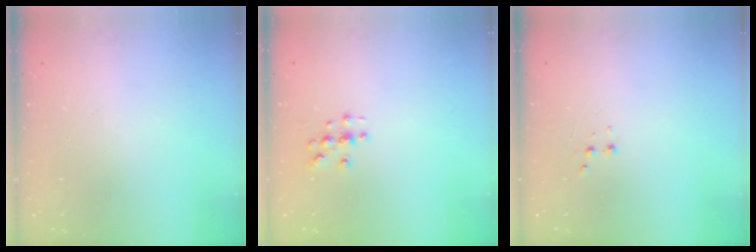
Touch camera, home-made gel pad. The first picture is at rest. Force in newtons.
{"total": 3.2, "press": 3.2, "slide": 0.2}
{"total": 2.5, "press": 2.4, "slide": 0.8}